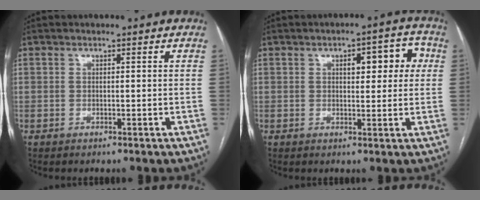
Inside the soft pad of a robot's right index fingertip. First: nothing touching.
{"total": 7.0, "force": [2.0, 2.8, 6.1], "torque": [-0.071, 0.023, 0.024]}